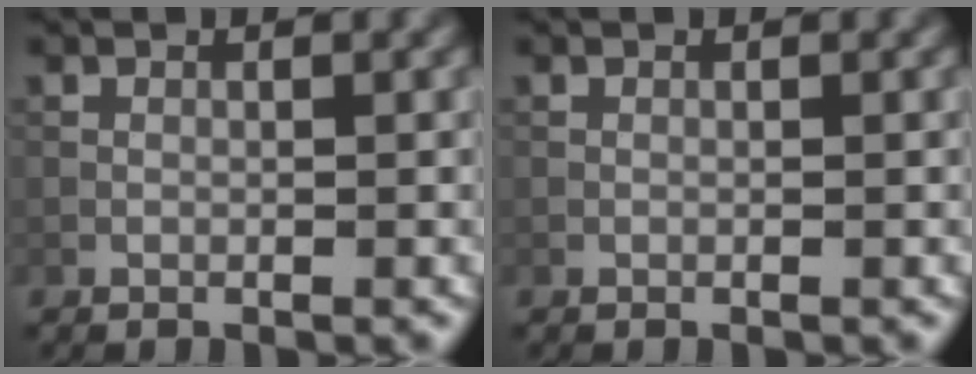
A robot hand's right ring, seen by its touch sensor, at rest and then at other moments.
{"total": 0.0}